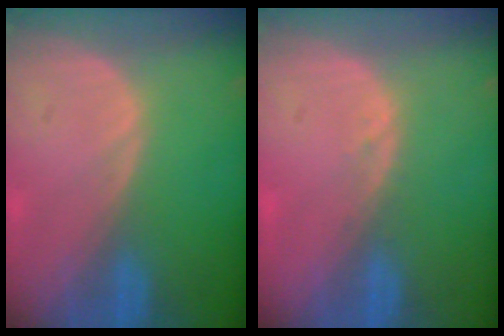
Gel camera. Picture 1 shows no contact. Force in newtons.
{"total": 1.0, "press": 0.9, "slide": 0.3}